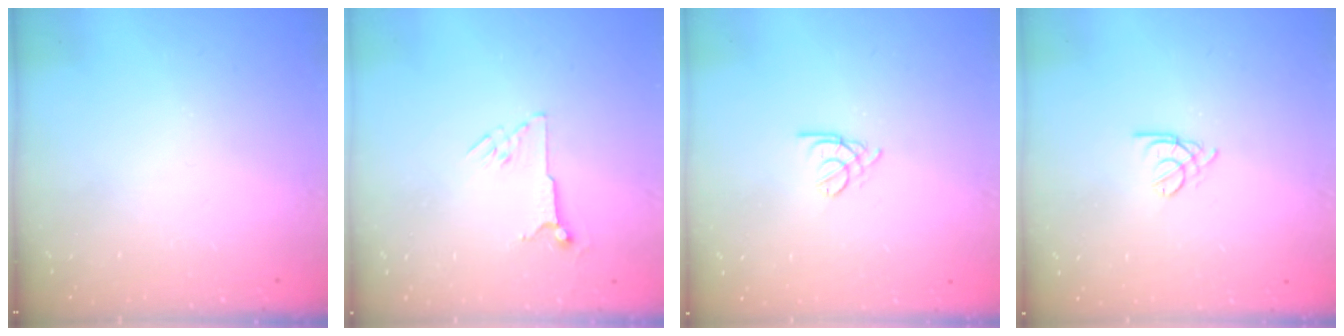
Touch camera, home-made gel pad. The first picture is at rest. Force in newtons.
{"total": 6.3, "press": 6.3, "slide": 0.5}
{"total": 1.6, "press": 1.5, "slide": 0.5}
{"total": 1.6, "press": 1.5, "slide": 0.5}